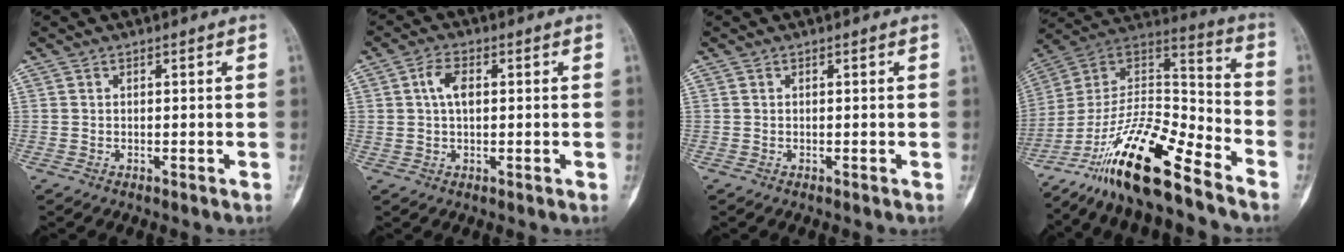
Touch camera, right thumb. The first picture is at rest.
{"total": 4.4, "force": [0.9, 2.3, 3.7], "torque": [-0.072, 0.006, 0.014]}
{"total": 0.0}
{"total": 21.9, "force": [-15.5, 5.3, 14.6], "torque": [-0.279, 0.079, -0.283]}